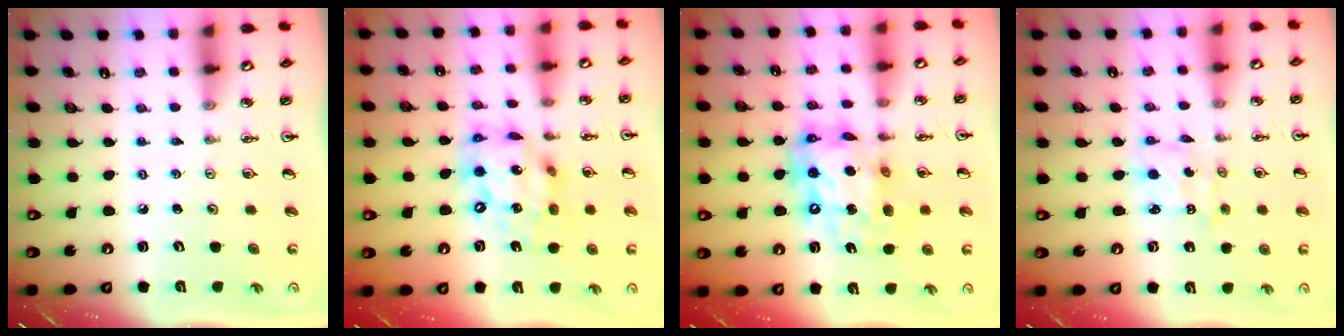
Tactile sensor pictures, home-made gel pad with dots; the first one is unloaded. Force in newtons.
{"total": 15.0, "press": 14.9, "slide": 1.5}
{"total": 15.9, "press": 15.8, "slide": 1.7}
{"total": 1.9, "press": 1.9, "slide": 0.1}